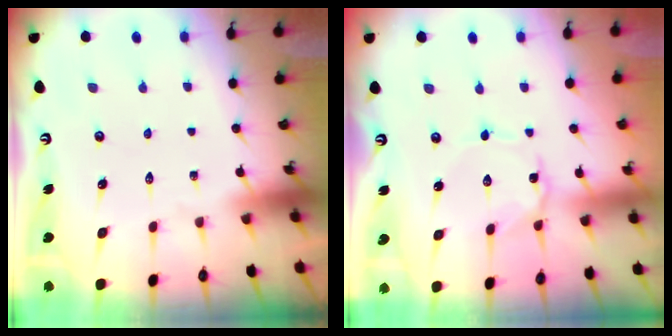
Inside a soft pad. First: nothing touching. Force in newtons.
{"total": 1.4, "press": 1.3, "slide": 0.2}